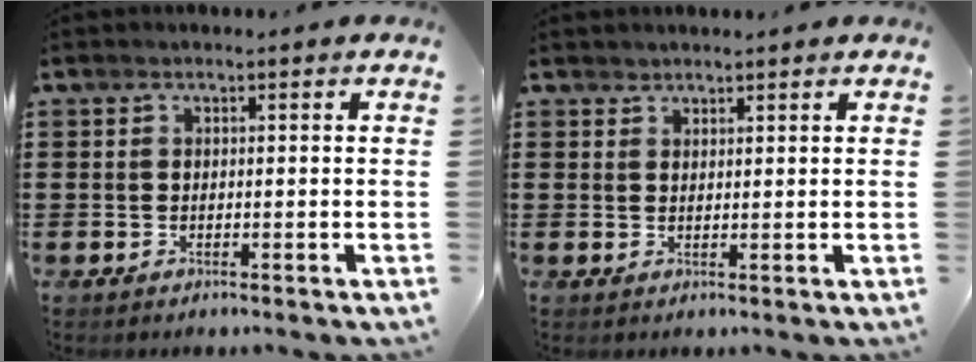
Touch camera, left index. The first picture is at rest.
{"total": 1.3, "force": [1.3, 0.4, -0.1], "torque": [-0.001, 0.000, 0.025]}